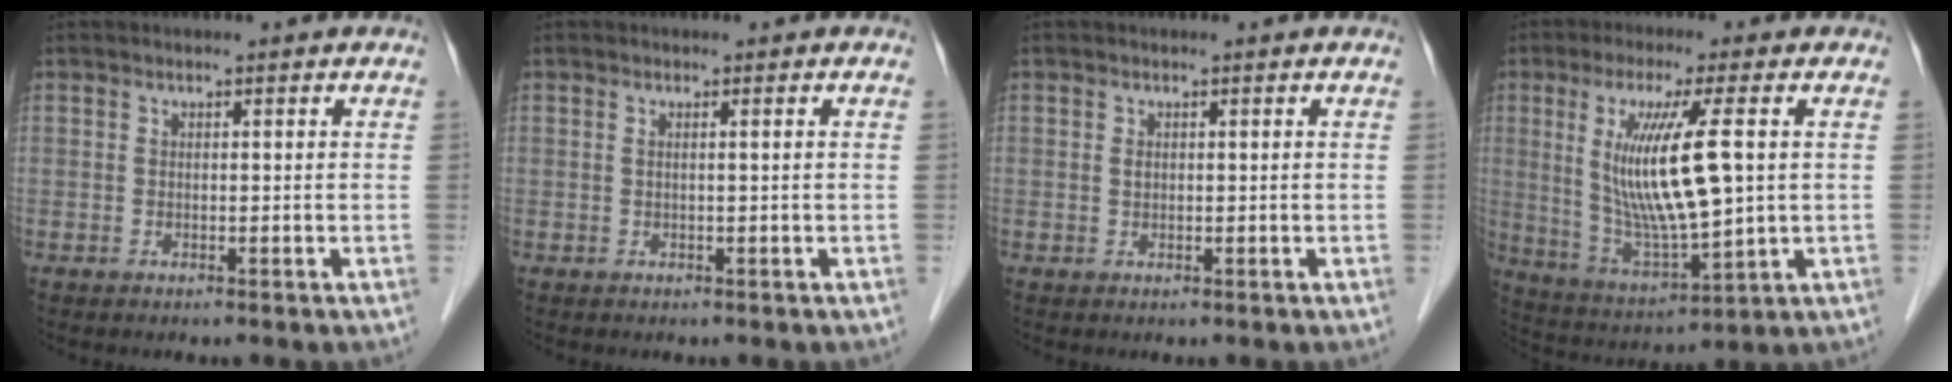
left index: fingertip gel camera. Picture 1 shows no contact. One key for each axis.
{"total": 0.5, "fx": 0.1, "fy": -0.1, "fz": 0.5, "tx": -0.014, "ty": 0.004, "tz": 0.002}
{"total": 0.6, "fx": 0.1, "fy": 0.5, "fz": 0.3, "tx": -0.006, "ty": 0.004, "tz": 0.002}
{"total": 13.4, "fx": 2.0, "fy": 1.6, "fz": 13.1, "tx": -0.264, "ty": -0.014, "tz": 0.043}